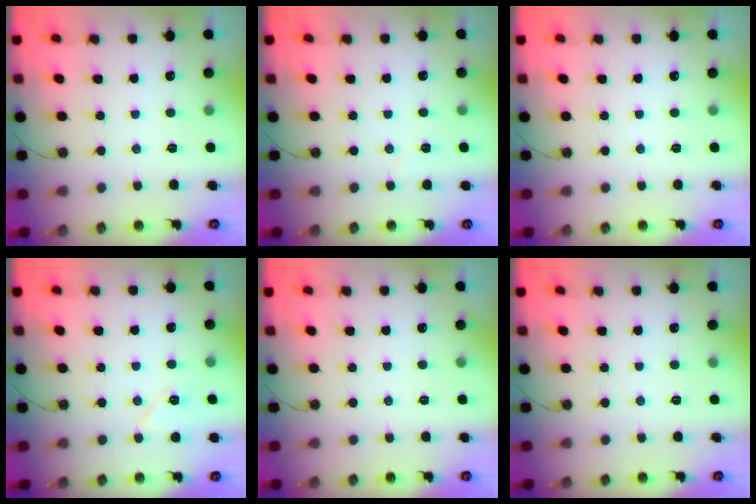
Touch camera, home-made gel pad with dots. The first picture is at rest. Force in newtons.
{"total": 2.8, "press": 2.7, "slide": 0.8}
{"total": 0.0}
{"total": 6.3, "press": 6.2, "slide": 0.8}
{"total": 0.0}
{"total": 0.0}